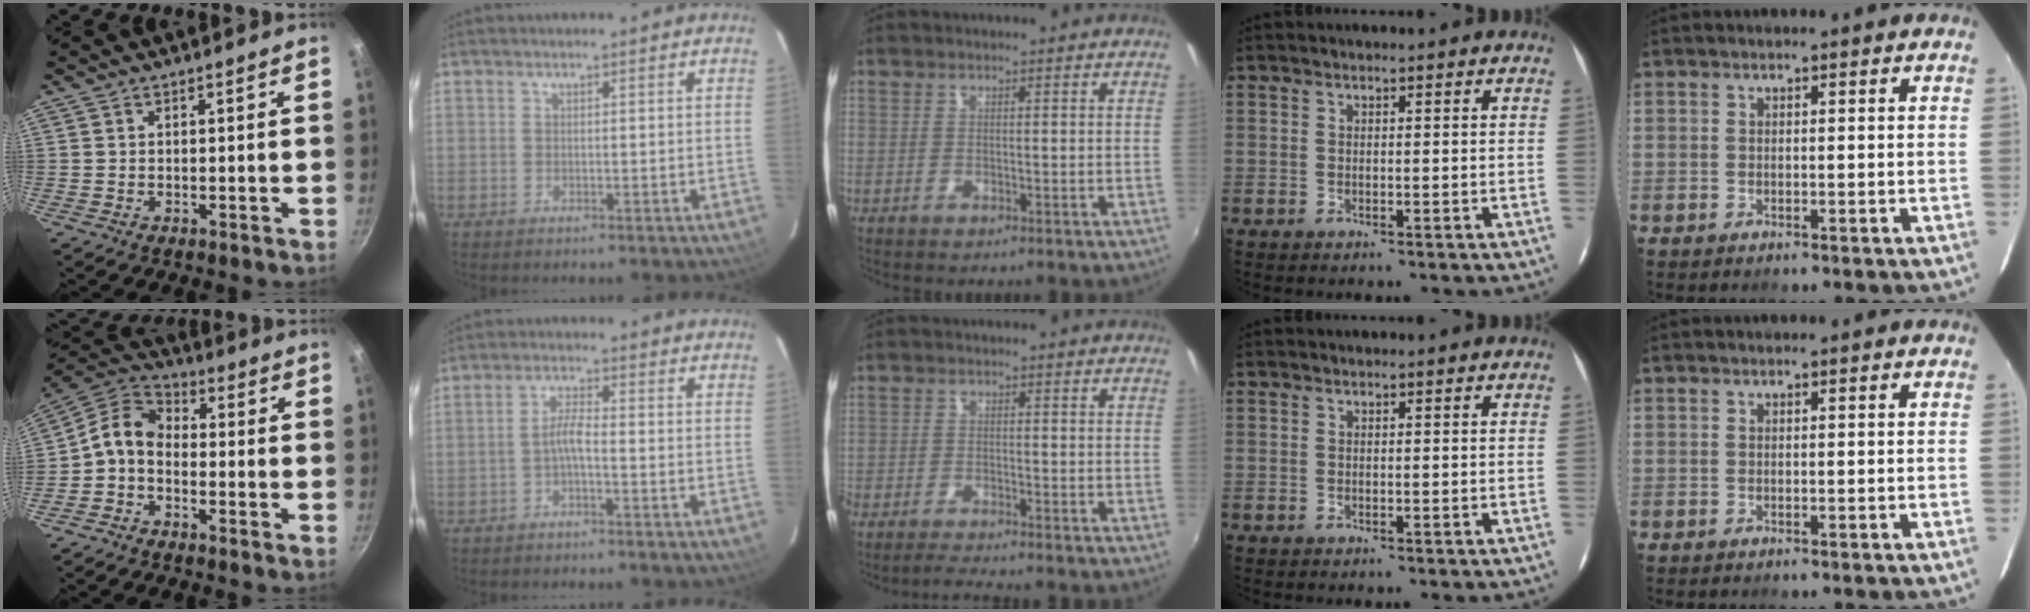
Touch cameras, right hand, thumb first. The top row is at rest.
{"thumb": {"total": 7.7, "force": [-2.0, 5.2, 5.3], "torque": [-0.105, 0.045, -0.058]}, "index": {"total": 2.9, "force": [-1.3, 0.5, 2.6], "torque": [-0.055, 0.008, -0.028]}, "middle": {"total": 3.3, "force": [-3.1, -0.6, 0.8], "torque": [-0.036, -0.009, -0.061]}}